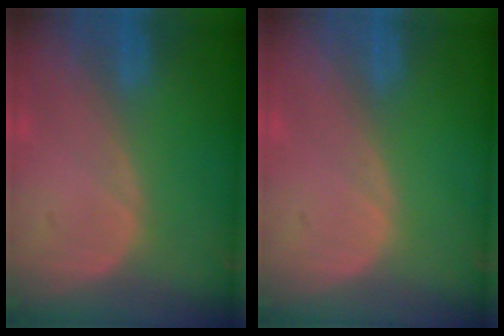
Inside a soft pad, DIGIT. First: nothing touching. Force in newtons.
{"total": 0.0}